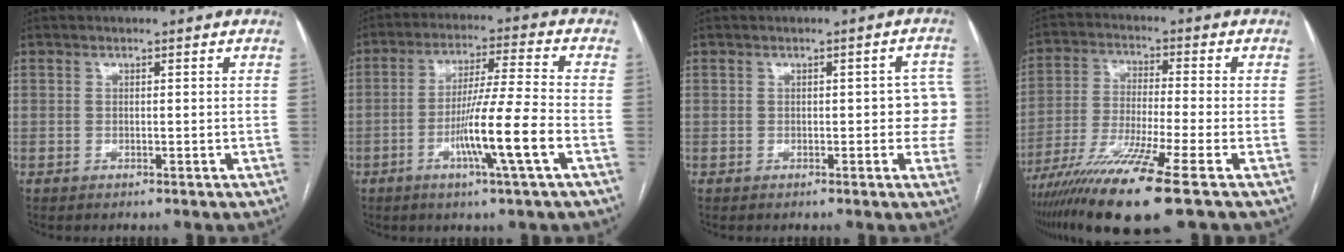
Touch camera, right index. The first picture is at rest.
{"total": 11.0, "force": [-3.9, -1.3, 10.2], "torque": [-0.187, -0.009, -0.071]}
{"total": 4.7, "force": [-0.1, 2.3, 4.1], "torque": [-0.025, 0.022, -0.003]}
{"total": 14.1, "force": [-8.8, -0.8, 11.0], "torque": [-0.219, -0.042, -0.160]}